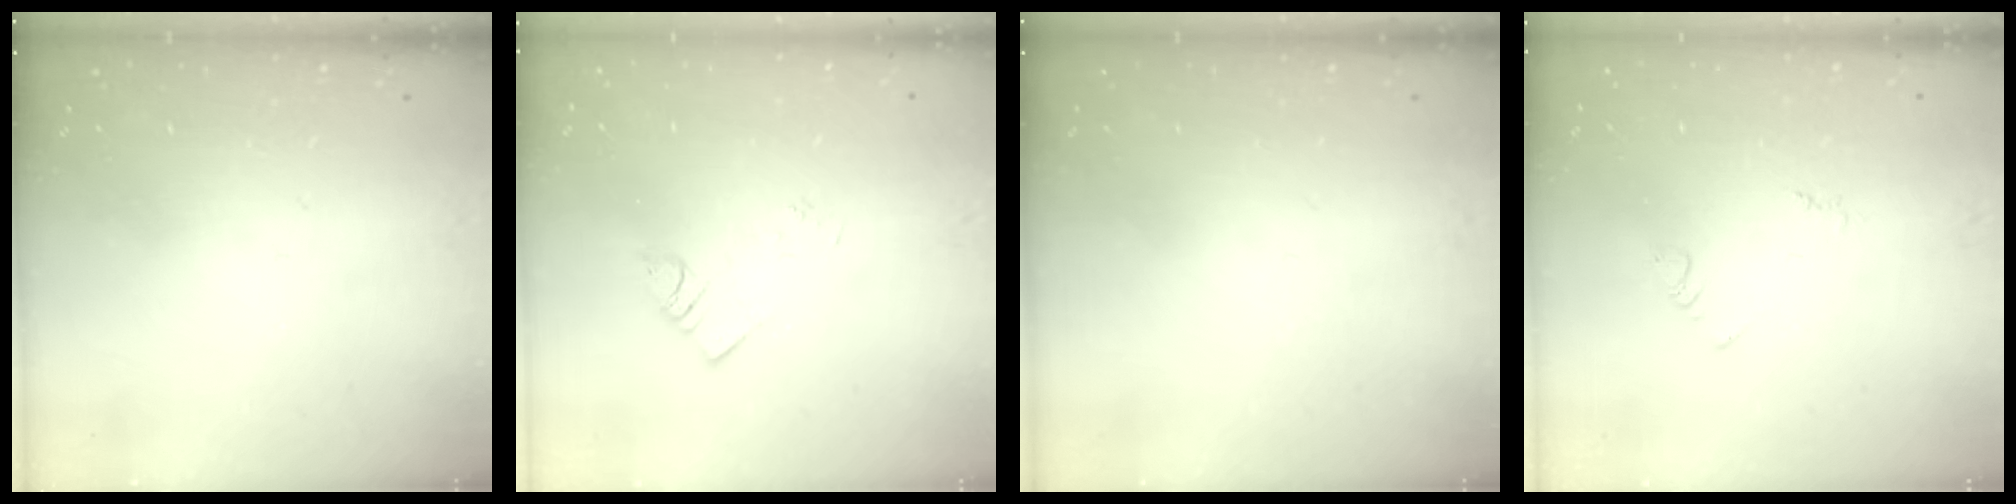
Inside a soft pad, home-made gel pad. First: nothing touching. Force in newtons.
{"total": 2.2, "press": 2.2, "slide": 0.2}
{"total": 0.0}
{"total": 2.9, "press": 2.9, "slide": 0.4}